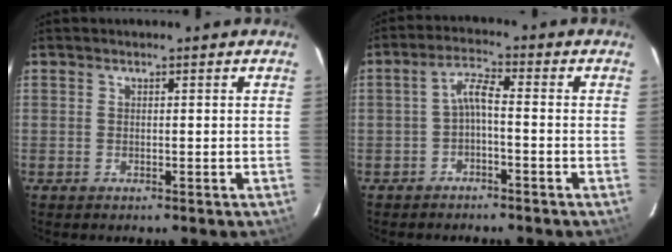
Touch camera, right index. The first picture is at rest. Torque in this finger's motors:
{"motor_torque": [0.87, -0.17, 0.46, 0.12]}